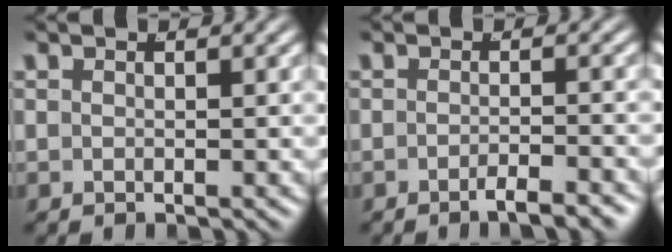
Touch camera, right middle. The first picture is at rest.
{"total": 2.4, "force": [-2.0, -0.1, 1.3], "torque": [-0.012, 0.003, -0.038]}